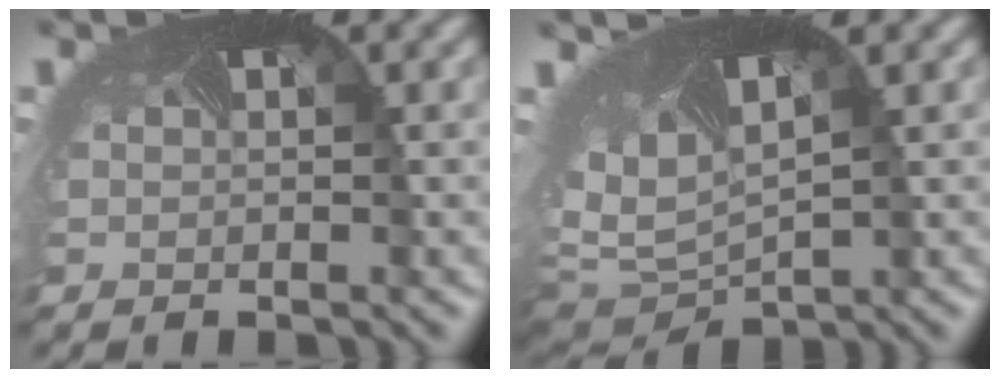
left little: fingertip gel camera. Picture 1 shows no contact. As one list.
[{"total": 9.1, "force": [1.3, 5.1, 7.4], "torque": [-0.166, -0.006, 0.044]}]